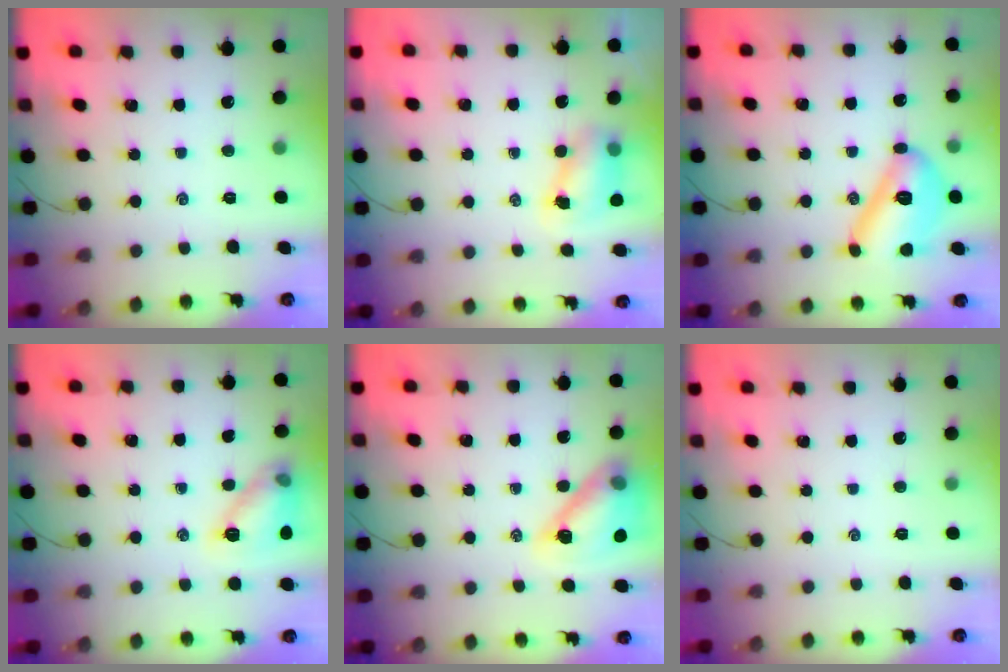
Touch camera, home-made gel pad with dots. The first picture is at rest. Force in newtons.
{"total": 7.2, "press": 7.1, "slide": 1.1}
{"total": 14.9, "press": 14.9, "slide": 1.0}
{"total": 11.8, "press": 11.8, "slide": 0.2}
{"total": 14.1, "press": 13.6, "slide": 4.0}
{"total": 0.0}